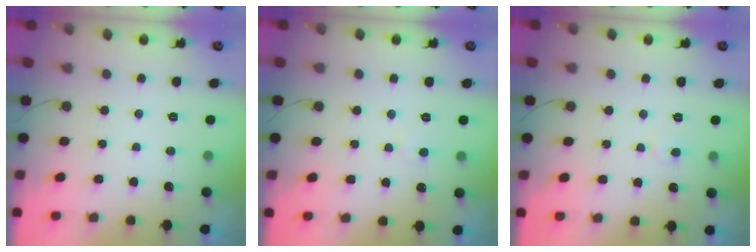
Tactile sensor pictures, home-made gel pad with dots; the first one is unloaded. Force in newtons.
{"total": 2.8, "press": 2.8, "slide": 0.3}
{"total": 2.2, "press": 2.2, "slide": 0.2}